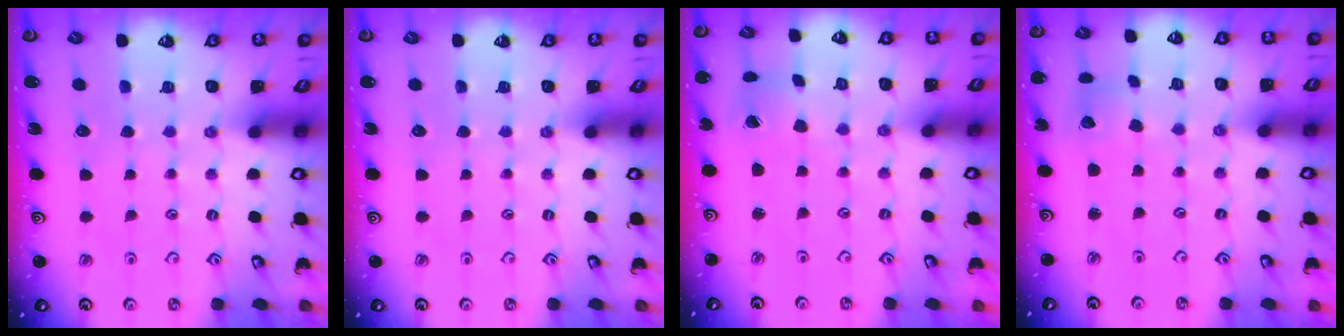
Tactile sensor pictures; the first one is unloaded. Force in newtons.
{"total": 0.0}
{"total": 1.5, "press": 1.5, "slide": 0.2}
{"total": 3.0, "press": 3.0, "slide": 0.4}